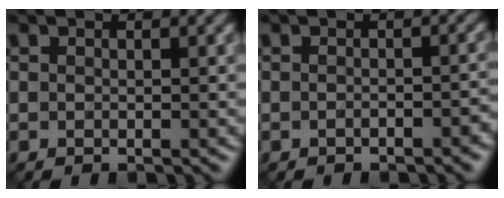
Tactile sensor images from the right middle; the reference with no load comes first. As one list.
[{"total": 2.1, "force": [-1.3, 0.8, 1.5], "torque": [-0.019, 0.001, -0.016]}]